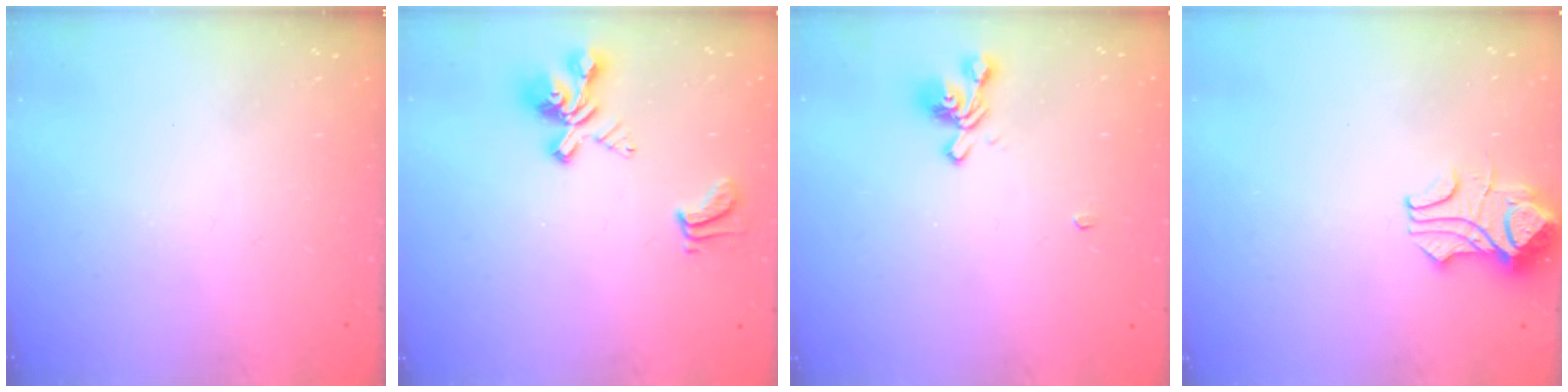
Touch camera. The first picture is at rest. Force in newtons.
{"total": 3.8, "press": 3.5, "slide": 1.5}
{"total": 1.0, "press": 0.2, "slide": 1.0}
{"total": 3.8, "press": 3.7, "slide": 0.8}